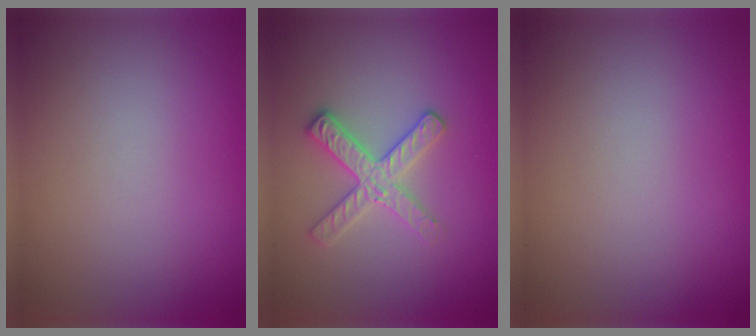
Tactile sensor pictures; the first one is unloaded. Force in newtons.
{"total": 2.9, "press": 2.8, "slide": 0.8}
{"total": 0.0}